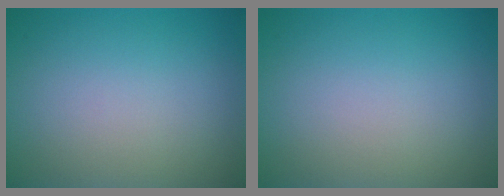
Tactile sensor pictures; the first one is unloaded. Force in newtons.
{"total": 0.0}